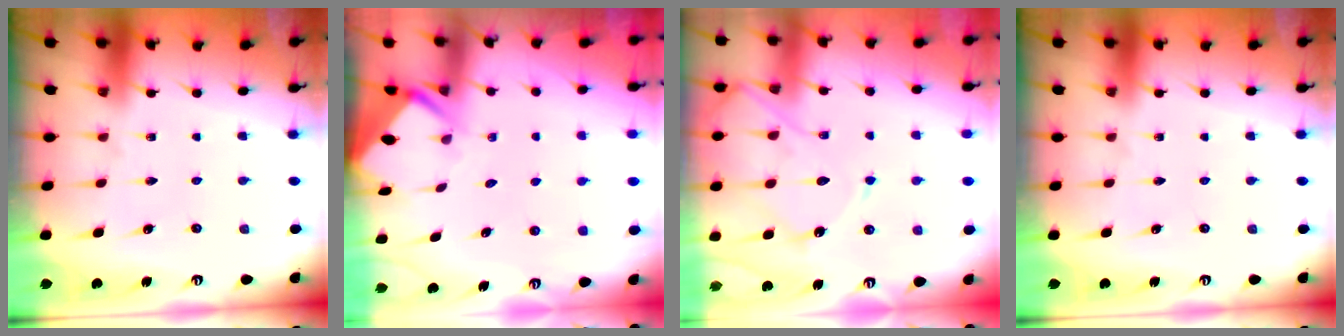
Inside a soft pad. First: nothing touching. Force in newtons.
{"total": 2.3, "press": 2.3, "slide": 0.2}
{"total": 12.7, "press": 12.6, "slide": 1.0}
{"total": 0.0}